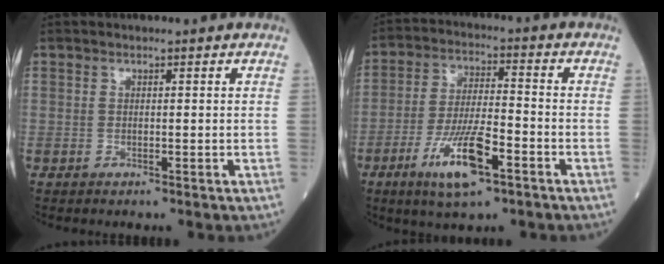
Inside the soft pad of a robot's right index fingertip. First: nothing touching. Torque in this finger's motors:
{"motor_torque": [1.77, -0.37, 0.90, 0.14]}